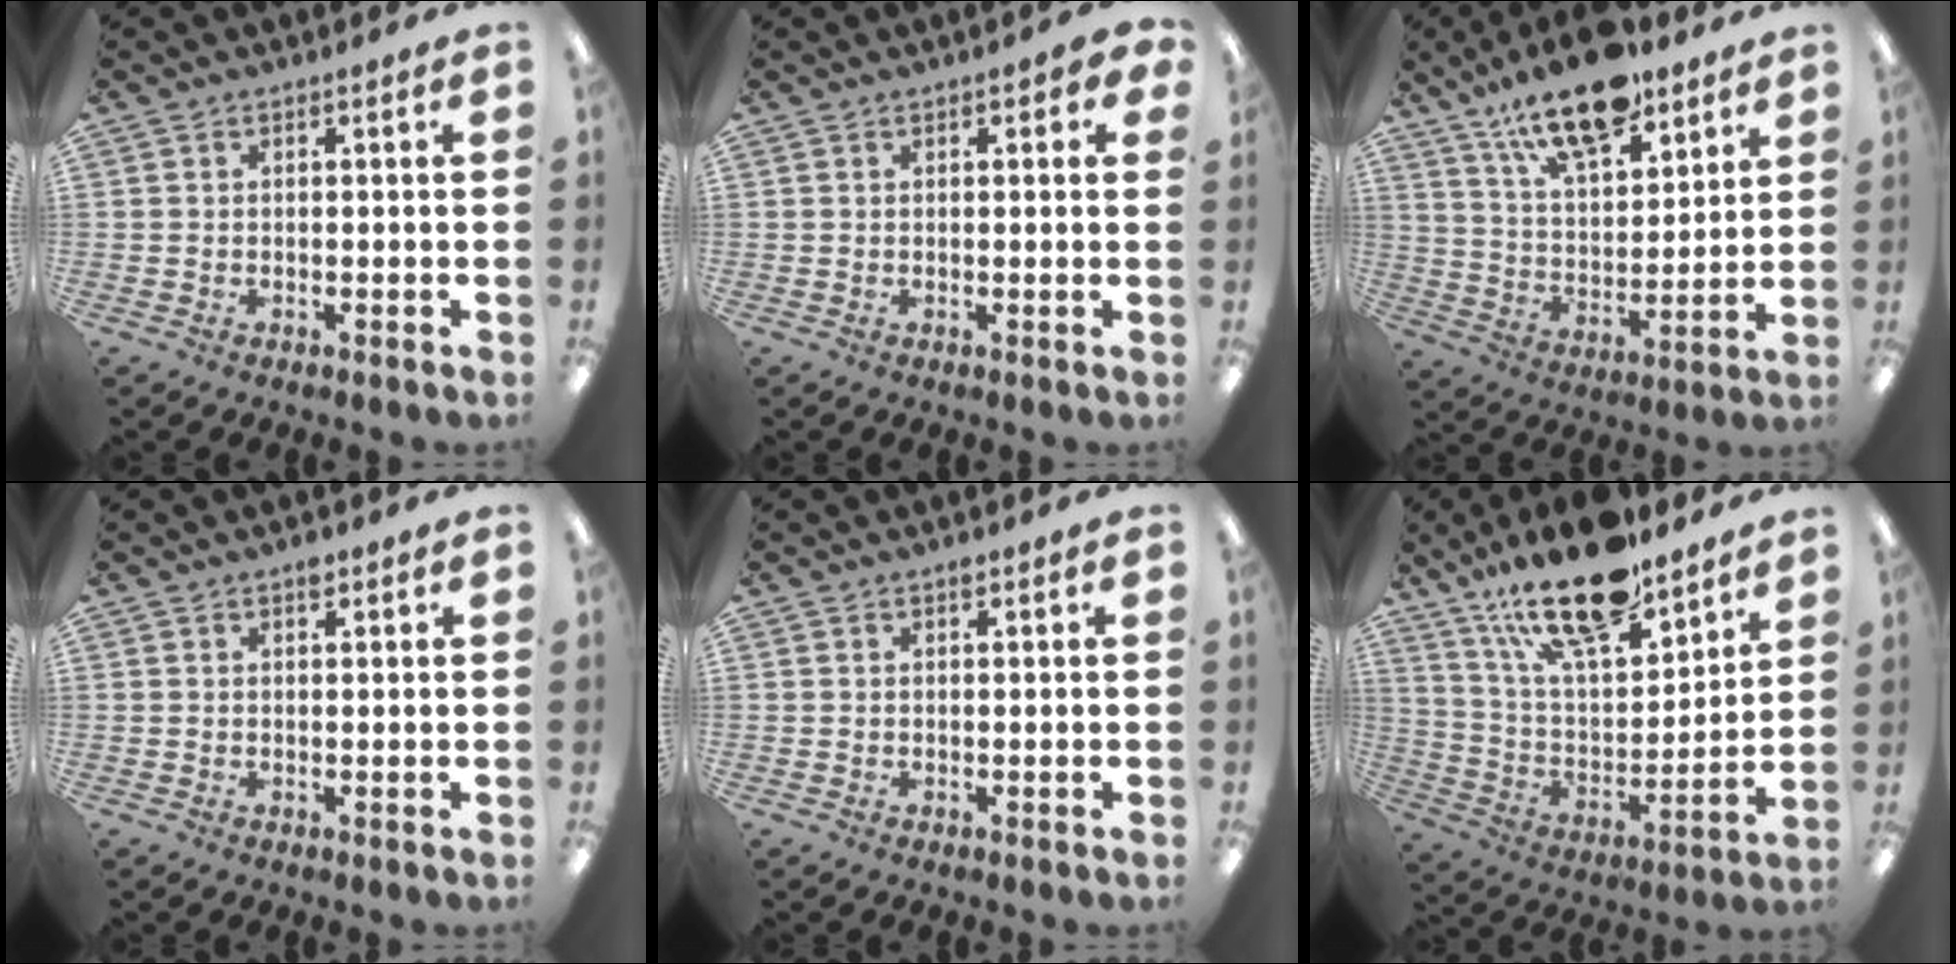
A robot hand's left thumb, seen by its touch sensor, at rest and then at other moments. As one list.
[{"total": 1.8, "force": [0.9, 0.6, 1.4], "torque": [-0.013, -0.005, 0.013]}, {"total": 17.3, "force": [12.4, 7.1, 9.7], "torque": [-0.159, -0.062, 0.213]}, {"total": 1.7, "force": [1.2, 0.7, 0.9], "torque": [-0.003, -0.005, 0.018]}, {"total": 0.9, "force": [0.7, 0.2, 0.5], "torque": [-0.003, -0.002, 0.011]}, {"total": 21.7, "force": [16.2, 7.4, 12.3], "torque": [-0.215, -0.091, 0.280]}]